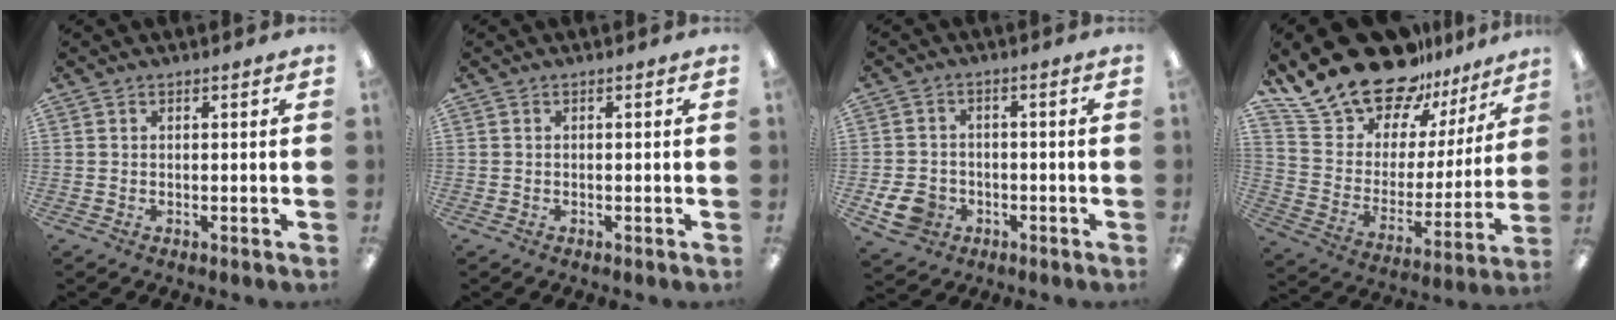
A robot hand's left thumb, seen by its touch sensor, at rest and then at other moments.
{"total": 0.0}
{"total": 6.6, "force": [-2.9, 5.1, 3.0], "torque": [-0.063, 0.008, -0.055]}
{"total": 22.3, "force": [18.5, 10.5, 6.7], "torque": [-0.123, -0.143, 0.342]}